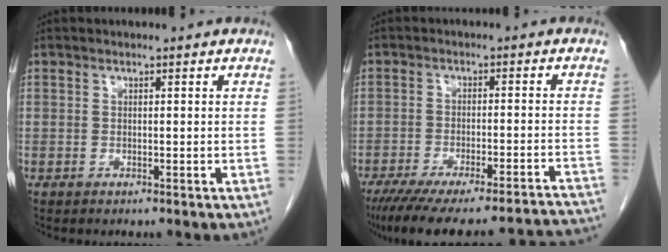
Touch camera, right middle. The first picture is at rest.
{"total": 24.6, "force": [-22.6, 1.6, 9.5], "torque": [-0.107, -0.024, -0.291]}